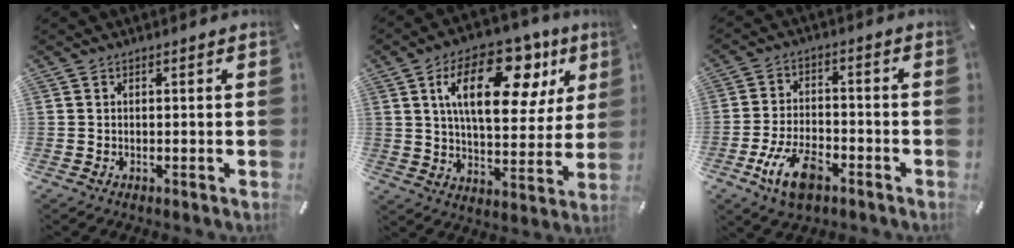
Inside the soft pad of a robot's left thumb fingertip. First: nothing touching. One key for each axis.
{"total": 21.5, "fx": 9.2, "fy": 11.1, "fz": 15.9, "tx": -0.246, "ty": -0.026, "tz": 0.149}
{"total": 10.9, "fx": -5.5, "fy": 5.6, "fz": 7.6, "tx": -0.163, "ty": 0.015, "tz": -0.101}